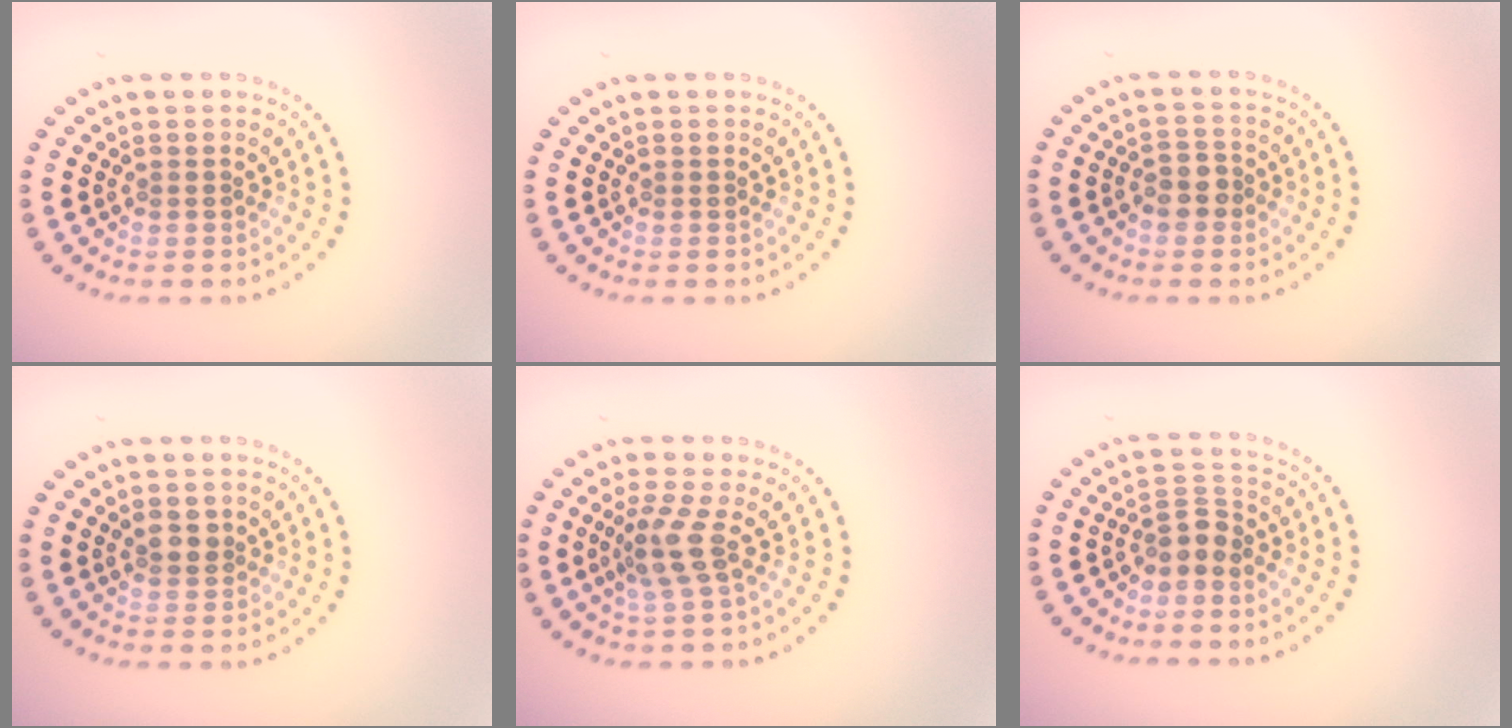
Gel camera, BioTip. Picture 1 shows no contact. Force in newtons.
{"total": 0.0}
{"total": 2.1, "press": 2.0, "slide": 0.7}
{"total": 1.8, "press": 1.7, "slide": 0.7}
{"total": 2.8, "press": 2.1, "slide": 1.9}
{"total": 2.2, "press": 1.8, "slide": 1.2}